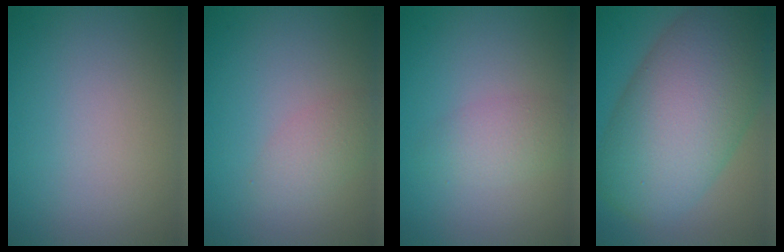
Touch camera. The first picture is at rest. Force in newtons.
{"total": 1.8, "press": 1.8, "slide": 0.0}
{"total": 2.2, "press": 2.2, "slide": 0.1}
{"total": 13.0, "press": 12.9, "slide": 0.5}